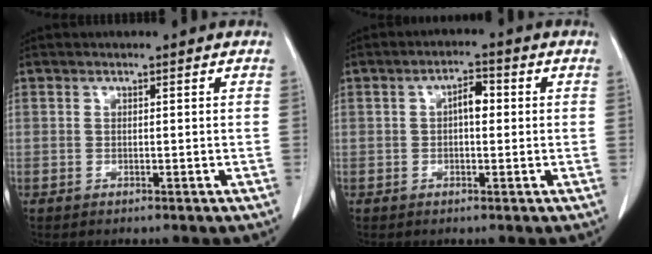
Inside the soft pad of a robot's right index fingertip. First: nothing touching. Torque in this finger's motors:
{"motor_torque": [0.41, -0.09, 0.16, 0.07]}